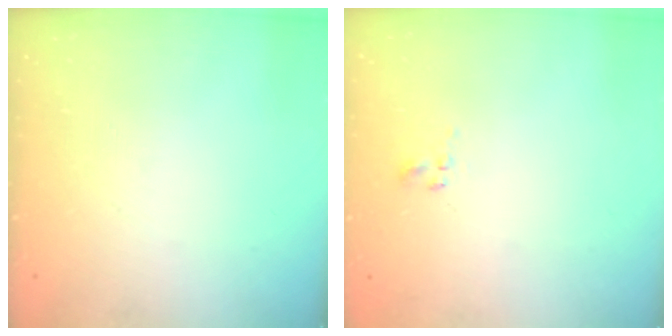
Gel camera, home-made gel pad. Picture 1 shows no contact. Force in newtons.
{"total": 1.0, "press": 0.8, "slide": 0.6}